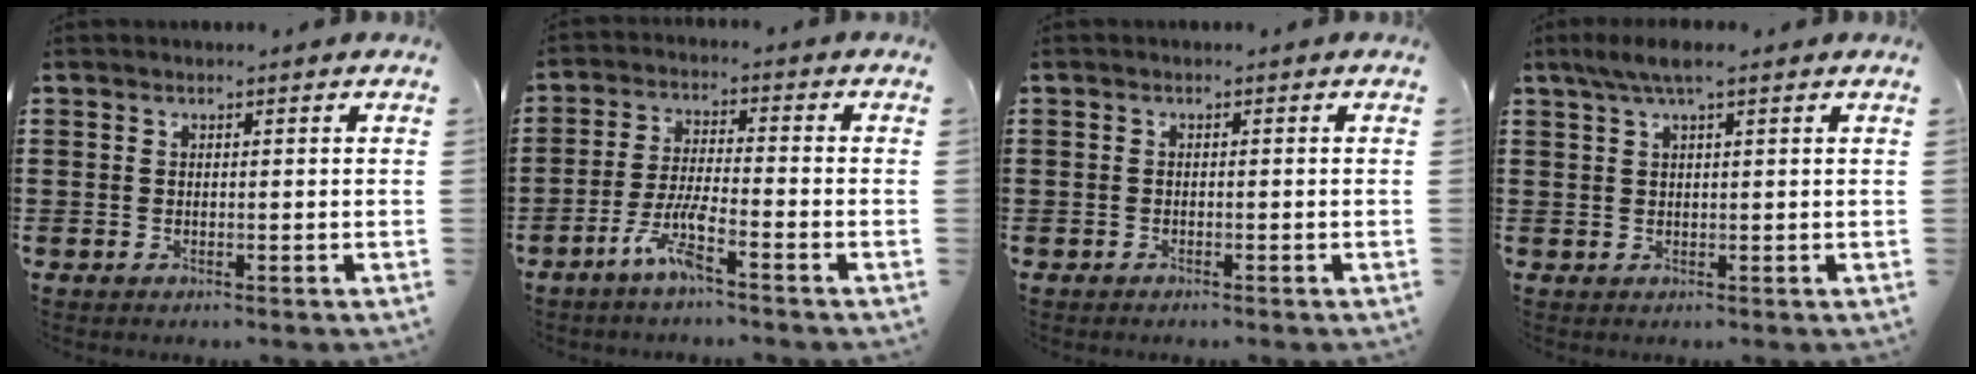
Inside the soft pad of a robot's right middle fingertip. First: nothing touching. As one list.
[{"total": 6.1, "force": [-4.0, 0.8, 4.6], "torque": [-0.103, -0.007, -0.075]}, {"total": 0.7, "force": [-0.7, 0.3, -0.1], "torque": [0.000, -0.002, -0.014]}, {"total": 3.4, "force": [2.0, 0.7, 2.6], "torque": [-0.055, 0.002, 0.035]}]